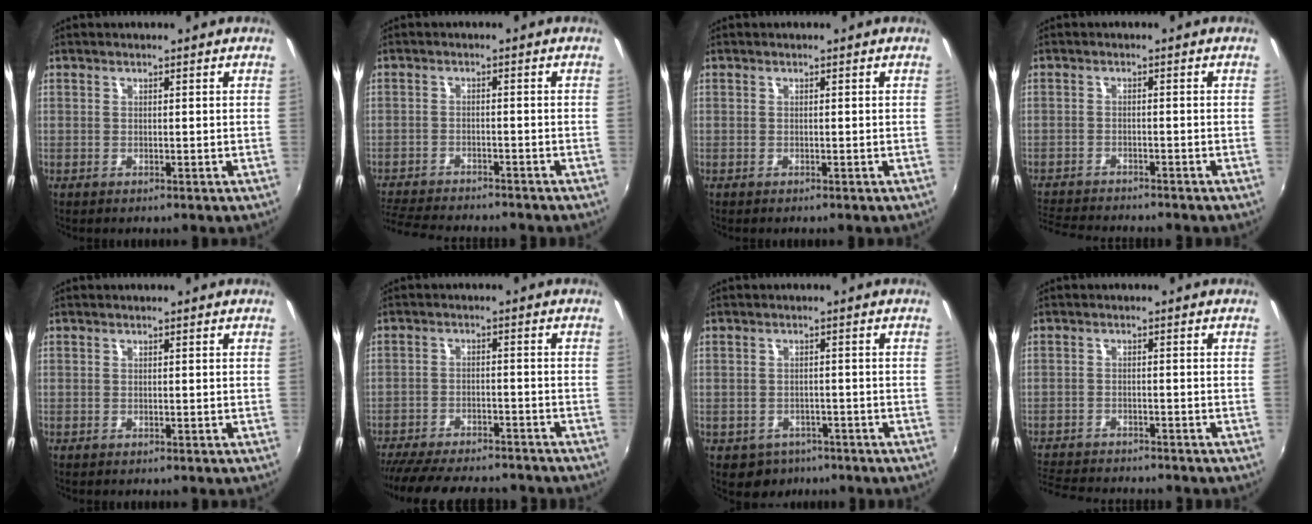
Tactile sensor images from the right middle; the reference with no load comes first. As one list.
[{"total": 11.5, "force": [-10.5, 2.4, 4.2], "torque": [-0.111, -0.018, -0.170]}, {"total": 0.0}, {"total": 8.6, "force": [-8.1, 1.3, 2.6], "torque": [-0.077, -0.015, -0.137]}, {"total": 0.0}, {"total": 19.3, "force": [-16.6, 5.2, 8.4], "torque": [-0.174, -0.026, -0.240]}, {"total": 5.2, "force": [-3.2, 3.9, 1.2], "torque": [-0.039, -0.006, -0.041]}, {"total": 10.2, "force": [-9.4, 2.3, 3.3], "torque": [-0.094, -0.013, -0.154]}]